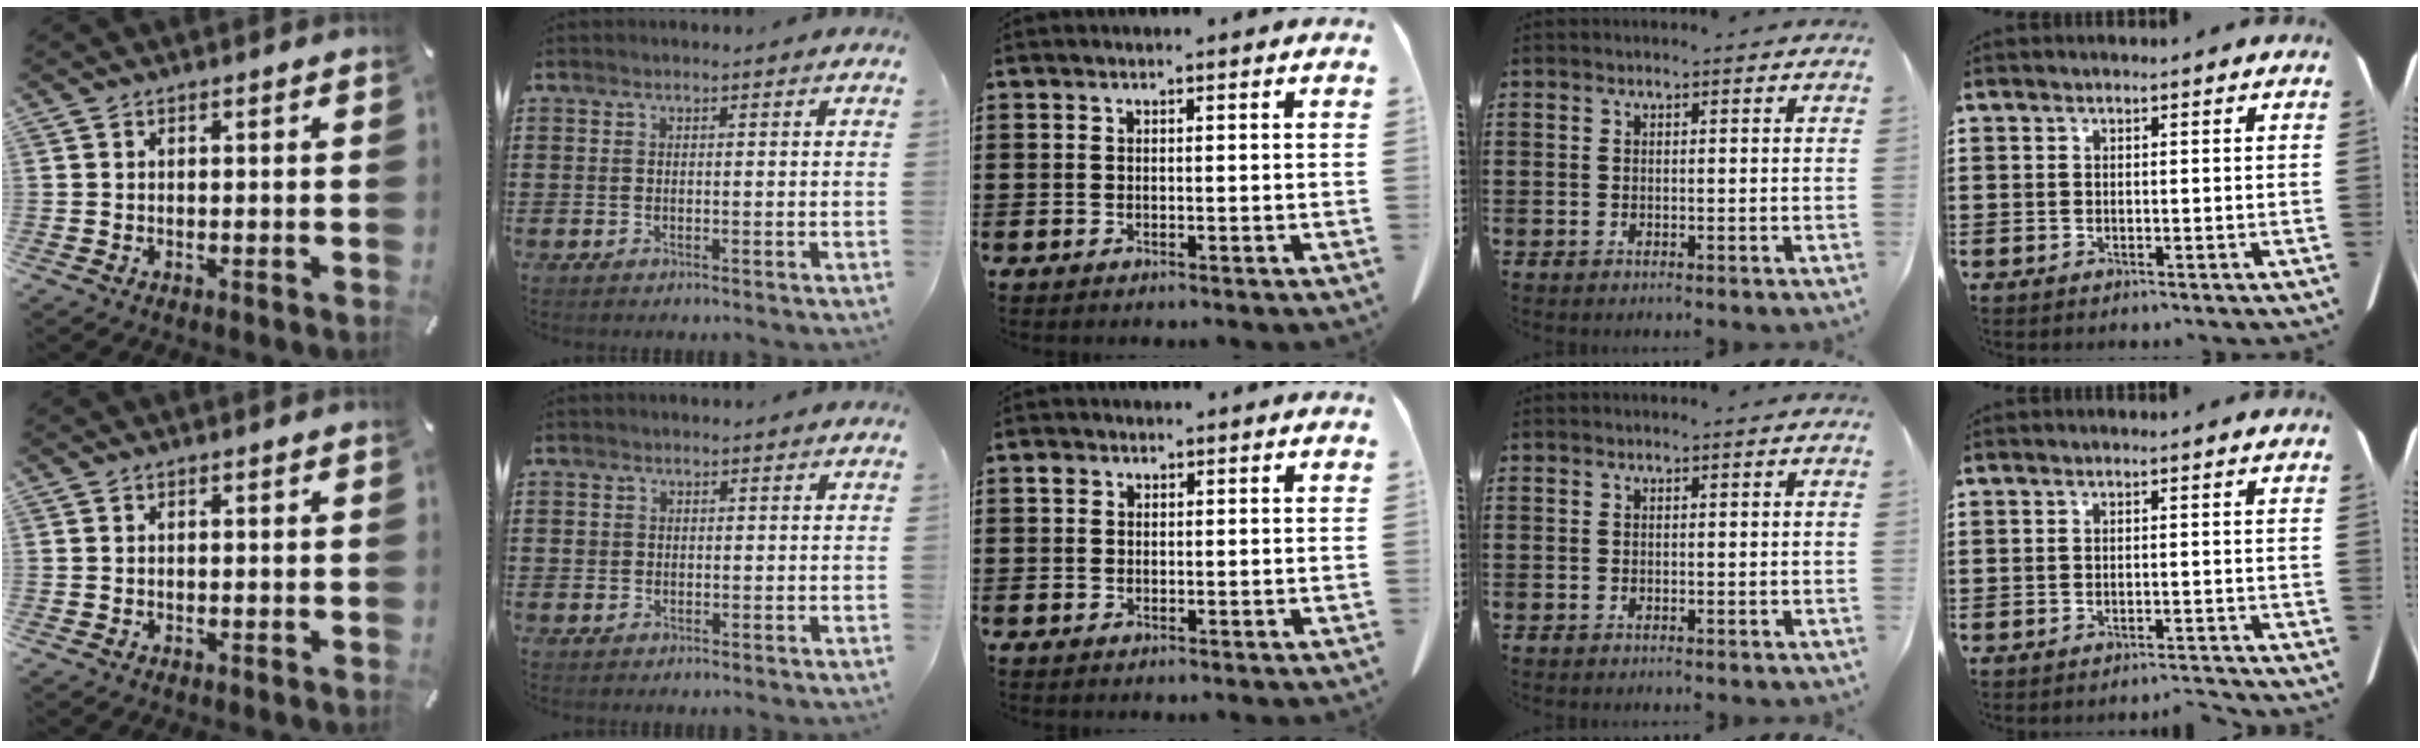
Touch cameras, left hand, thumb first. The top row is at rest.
{"index": {"total": 0.9, "force": [0.3, 0.8, 0.2], "torque": [-0.007, 0.005, 0.005]}, "middle": {"total": 1.1, "force": [0.4, 0.9, 0.4], "torque": [-0.013, 0.004, 0.009]}, "little": {"total": 1.5, "force": [-1.4, -0.1, 0.5], "torque": [-0.009, 0.001, -0.028]}}